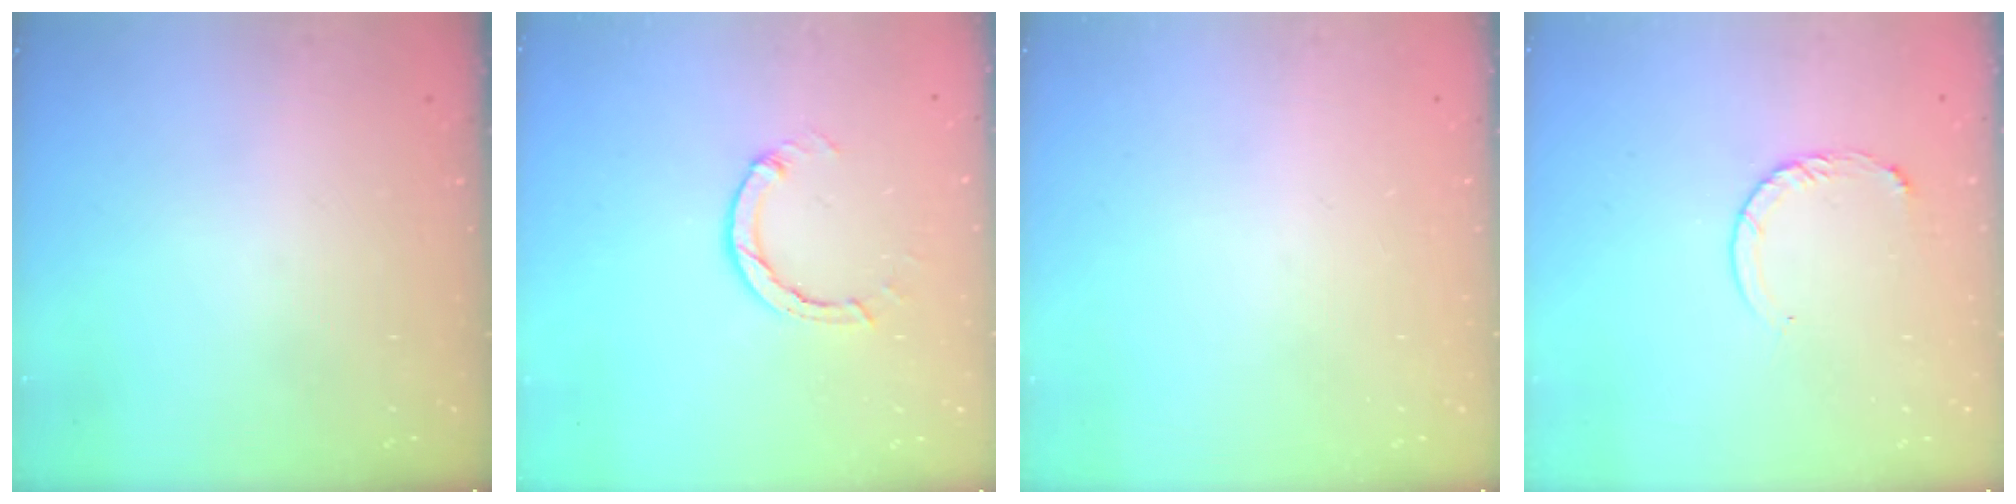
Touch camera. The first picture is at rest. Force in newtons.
{"total": 2.7, "press": 2.7, "slide": 0.3}
{"total": 0.0}
{"total": 5.7, "press": 5.7, "slide": 0.6}